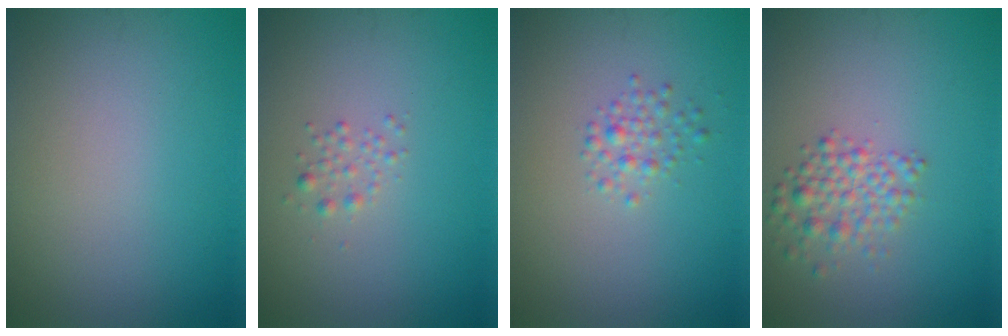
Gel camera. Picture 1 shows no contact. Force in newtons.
{"total": 1.1, "press": 1.1, "slide": 0.0}
{"total": 1.6, "press": 1.6, "slide": 0.1}
{"total": 2.8, "press": 2.8, "slide": 0.0}